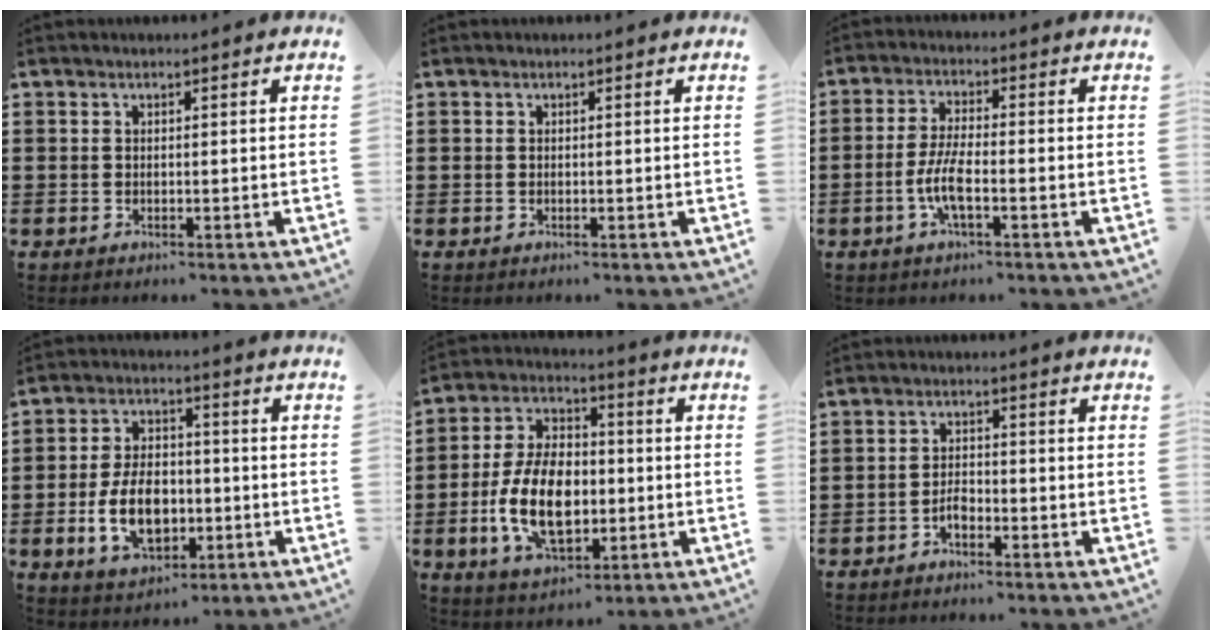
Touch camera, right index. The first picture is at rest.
{"total": 0.0}
{"total": 5.8, "force": [-2.0, 1.4, 5.2], "torque": [-0.124, -0.009, -0.045]}
{"total": 10.0, "force": [-2.1, 6.5, 7.3], "torque": [-0.136, -0.001, -0.044]}
{"total": 12.2, "force": [-2.2, 7.3, 9.5], "torque": [-0.210, -0.001, -0.042]}
{"total": 2.5, "force": [-1.6, 1.2, 1.6], "torque": [-0.032, 0.006, -0.032]}